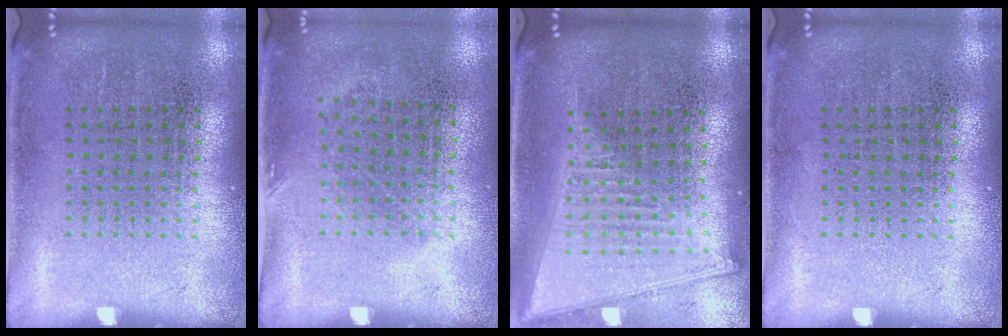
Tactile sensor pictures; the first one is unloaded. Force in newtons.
{"total": 0.9, "press": 0.6, "slide": 0.6}
{"total": 2.1, "press": 1.8, "slide": 1.2}
{"total": 0.0}